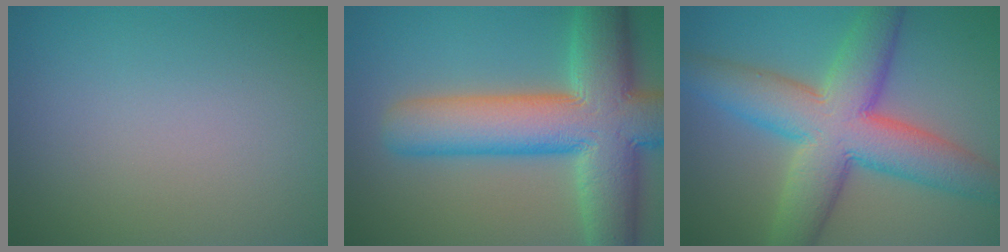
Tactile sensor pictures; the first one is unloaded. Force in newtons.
{"total": 13.1, "press": 13.1, "slide": 0.6}
{"total": 10.6, "press": 10.6, "slide": 0.3}